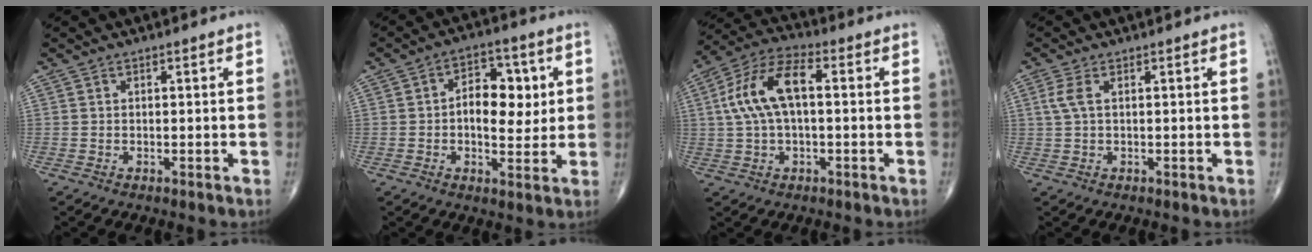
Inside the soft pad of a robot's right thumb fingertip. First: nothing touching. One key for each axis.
{"total": 10.3, "fx": 1.1, "fy": 6.2, "fz": 8.1, "tx": -0.080, "ty": 0.004, "tz": 0.015}
{"total": 12.2, "fx": 1.3, "fy": 5.9, "fz": 10.6, "tx": -0.218, "ty": 0.038, "tz": 0.020}
{"total": 2.7, "fx": 0.7, "fy": 1.1, "fz": 2.4, "tx": -0.071, "ty": 0.011, "tz": 0.018}